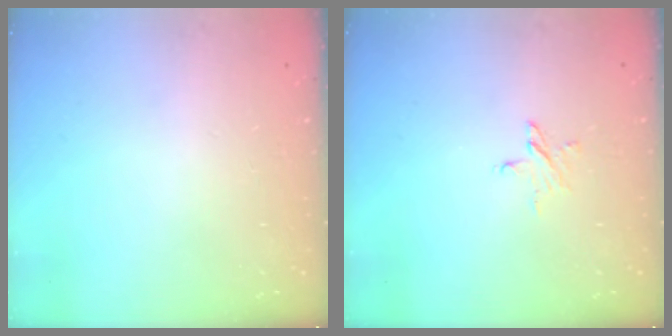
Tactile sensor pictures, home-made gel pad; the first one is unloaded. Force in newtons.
{"total": 4.1, "press": 4.1, "slide": 0.4}